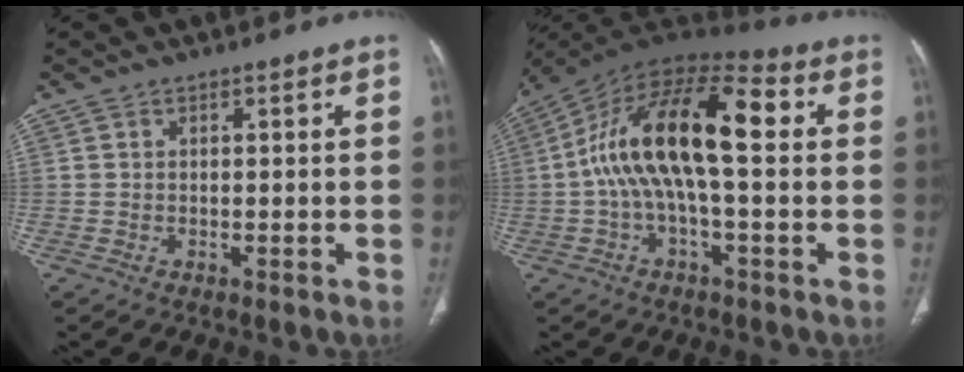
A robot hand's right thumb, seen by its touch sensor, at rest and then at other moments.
{"total": 18.1, "force": [1.2, 6.9, 16.7], "torque": [-0.303, 0.050, 0.010]}